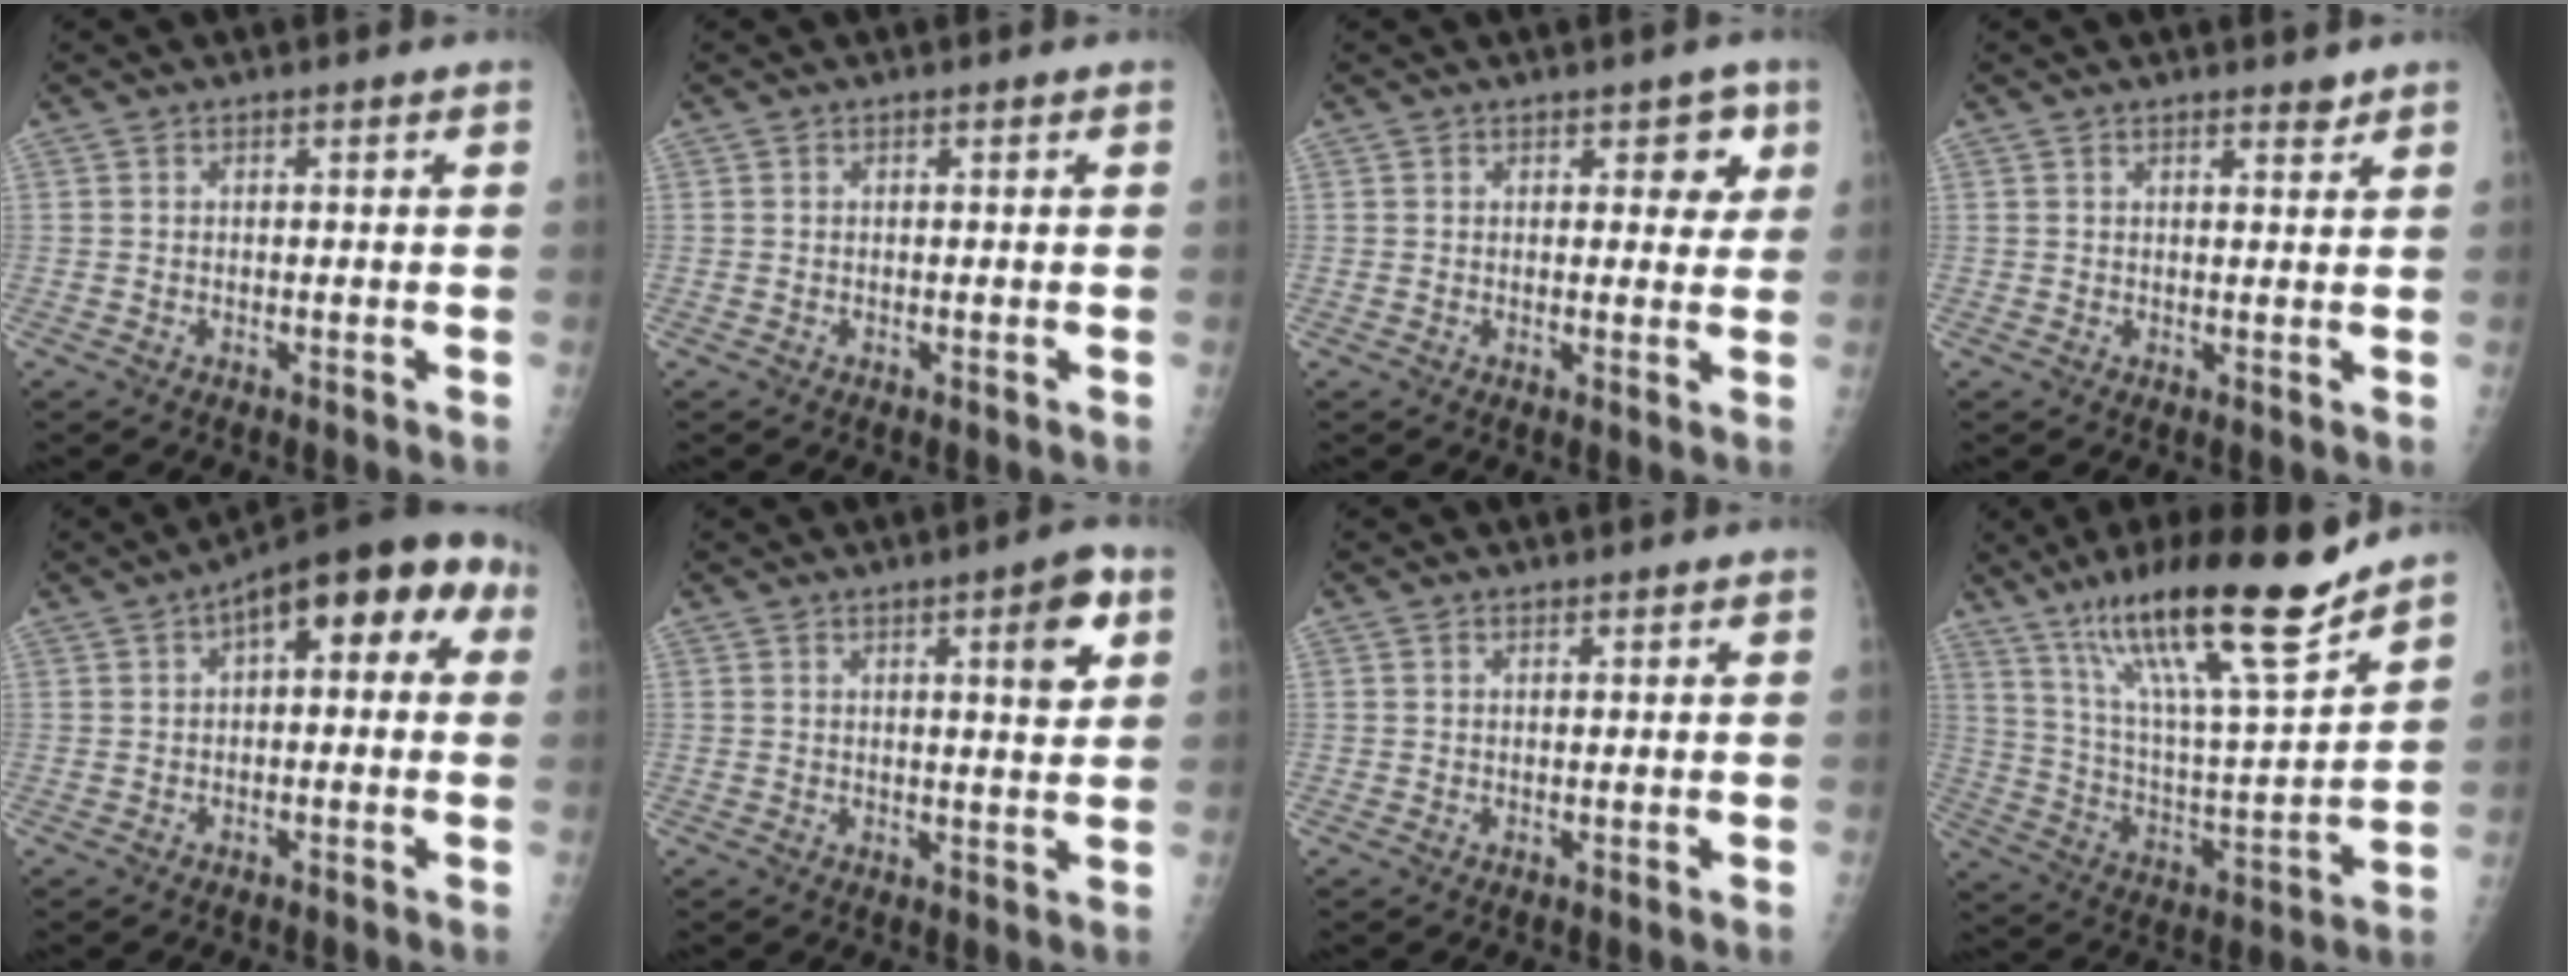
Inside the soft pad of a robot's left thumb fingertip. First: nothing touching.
{"total": 0.0}
{"total": 4.3, "force": [2.0, 2.5, 2.9], "torque": [0.003, -0.004, 0.017]}
{"total": 1.7, "force": [1.5, 0.4, 0.8], "torque": [-0.006, -0.010, 0.021]}
{"total": 14.2, "force": [4.3, 6.6, 11.9], "torque": [-0.127, 0.036, 0.048]}
{"total": 6.2, "force": [3.0, 1.3, 5.4], "torque": [-0.059, -0.011, 0.036]}
{"total": 0.0}
{"total": 21.5, "force": [15.4, 2.6, 14.8], "torque": [-0.231, -0.075, 0.270]}